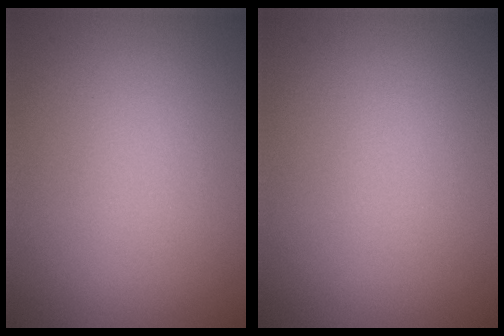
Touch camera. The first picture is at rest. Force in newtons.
{"total": 0.0}